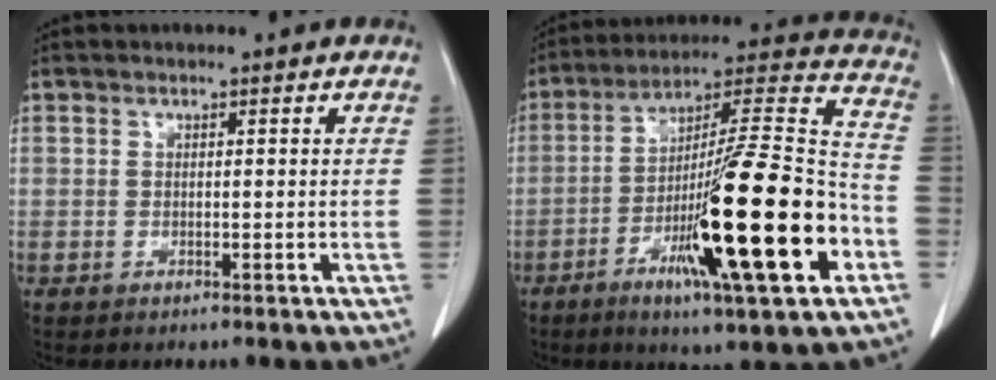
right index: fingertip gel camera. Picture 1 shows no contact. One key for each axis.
{"total": 24.3, "fx": -8.4, "fy": 1.7, "fz": 22.7, "tx": -0.349, "ty": -0.021, "tz": -0.139}